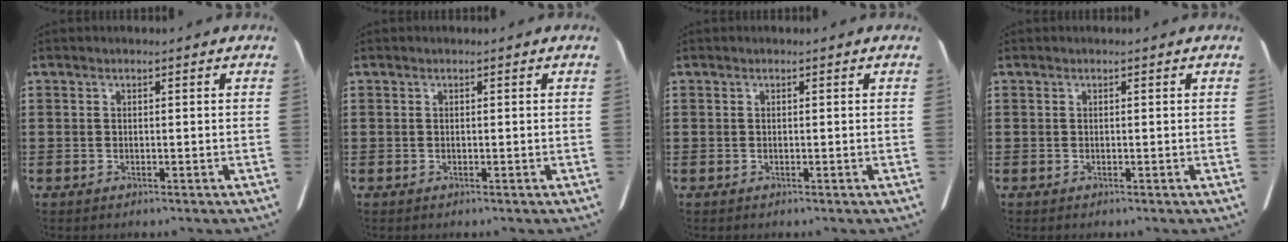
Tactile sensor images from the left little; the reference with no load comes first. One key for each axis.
{"total": 0.0}
{"total": 0.0}
{"total": 0.0}